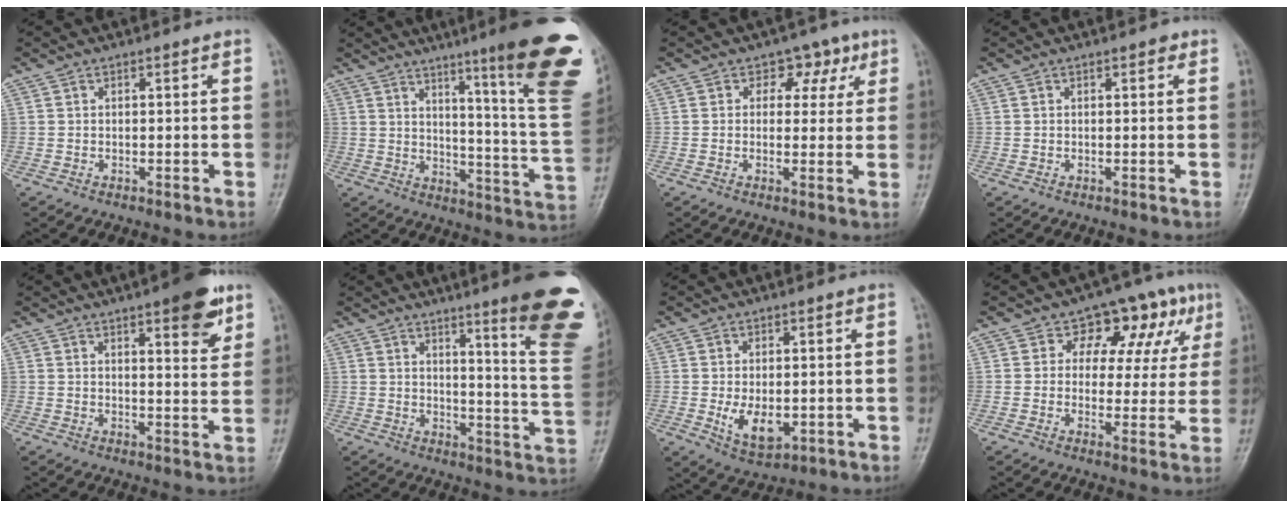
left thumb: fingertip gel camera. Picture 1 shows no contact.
{"total": 24.3, "force": [13.6, 2.1, 20.1], "torque": [-0.225, -0.077, 0.181]}
{"total": 5.1, "force": [2.2, 4.0, 2.3], "torque": [0.008, -0.002, 0.022]}
{"total": 0.9, "force": [0.5, 0.5, 0.6], "torque": [-0.003, 0.000, 0.002]}
{"total": 9.2, "force": [5.3, 2.6, 7.1], "torque": [-0.076, -0.026, 0.066]}
{"total": 20.3, "force": [11.5, 2.6, 16.5], "torque": [-0.179, -0.069, 0.143]}
{"total": 6.6, "force": [-0.9, 4.0, 5.2], "torque": [-0.077, -0.014, -0.003]}
{"total": 11.8, "force": [5.1, 8.0, 7.0], "torque": [-0.022, -0.003, 0.060]}